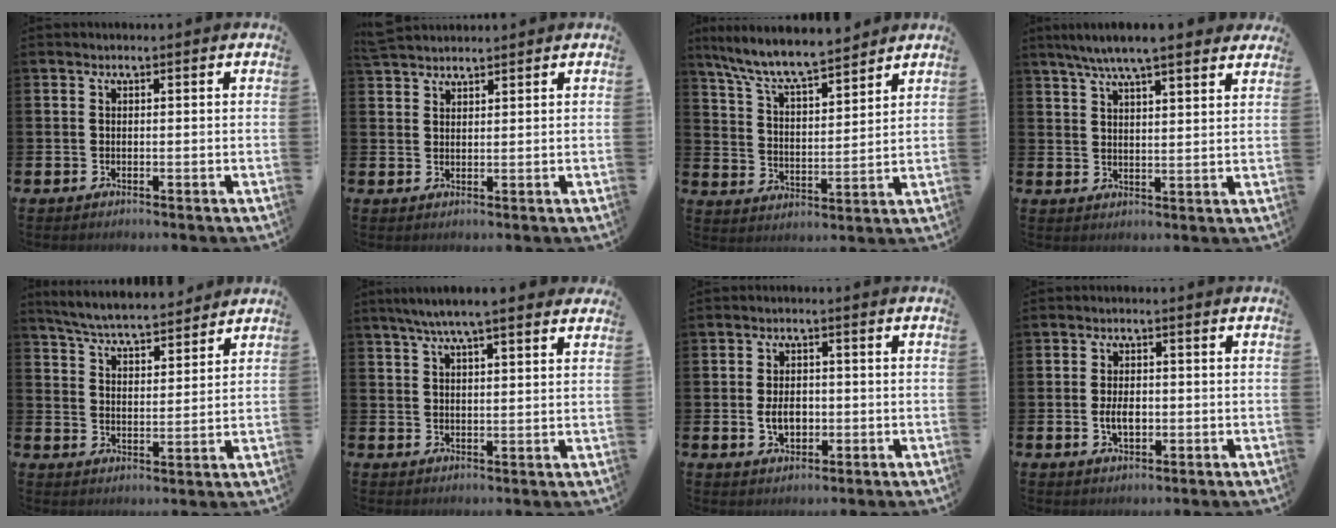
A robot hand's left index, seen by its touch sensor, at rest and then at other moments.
{"total": 3.2, "force": [3.1, 0.7, 0.3], "torque": [0.000, -0.014, 0.056]}
{"total": 8.4, "force": [7.8, 0.9, 2.8], "torque": [-0.090, -0.051, 0.140]}
{"total": 6.9, "force": [6.4, 0.6, 2.7], "torque": [-0.064, -0.021, 0.114]}
{"total": 5.9, "force": [5.8, 0.4, 1.1], "torque": [-0.048, -0.034, 0.104]}
{"total": 6.2, "force": [5.5, 0.5, 2.7], "torque": [-0.060, -0.014, 0.099]}
{"total": 3.7, "force": [-0.4, 2.5, 2.6], "torque": [-0.036, -0.001, -0.013]}
{"total": 3.2, "force": [-0.3, 1.9, 2.5], "torque": [-0.031, -0.001, -0.010]}